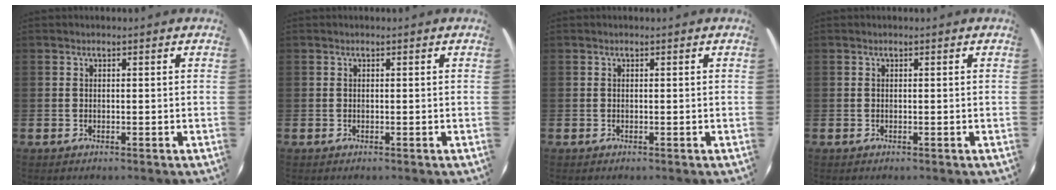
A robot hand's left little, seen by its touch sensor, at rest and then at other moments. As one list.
[{"total": 0.0}, {"total": 0.0}, {"total": 0.0}]